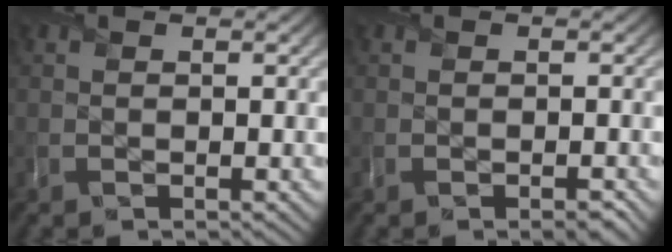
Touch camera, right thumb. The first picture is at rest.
{"total": 1.1, "force": [-0.8, 0.2, 0.8], "torque": [-0.008, -0.004, -0.013]}